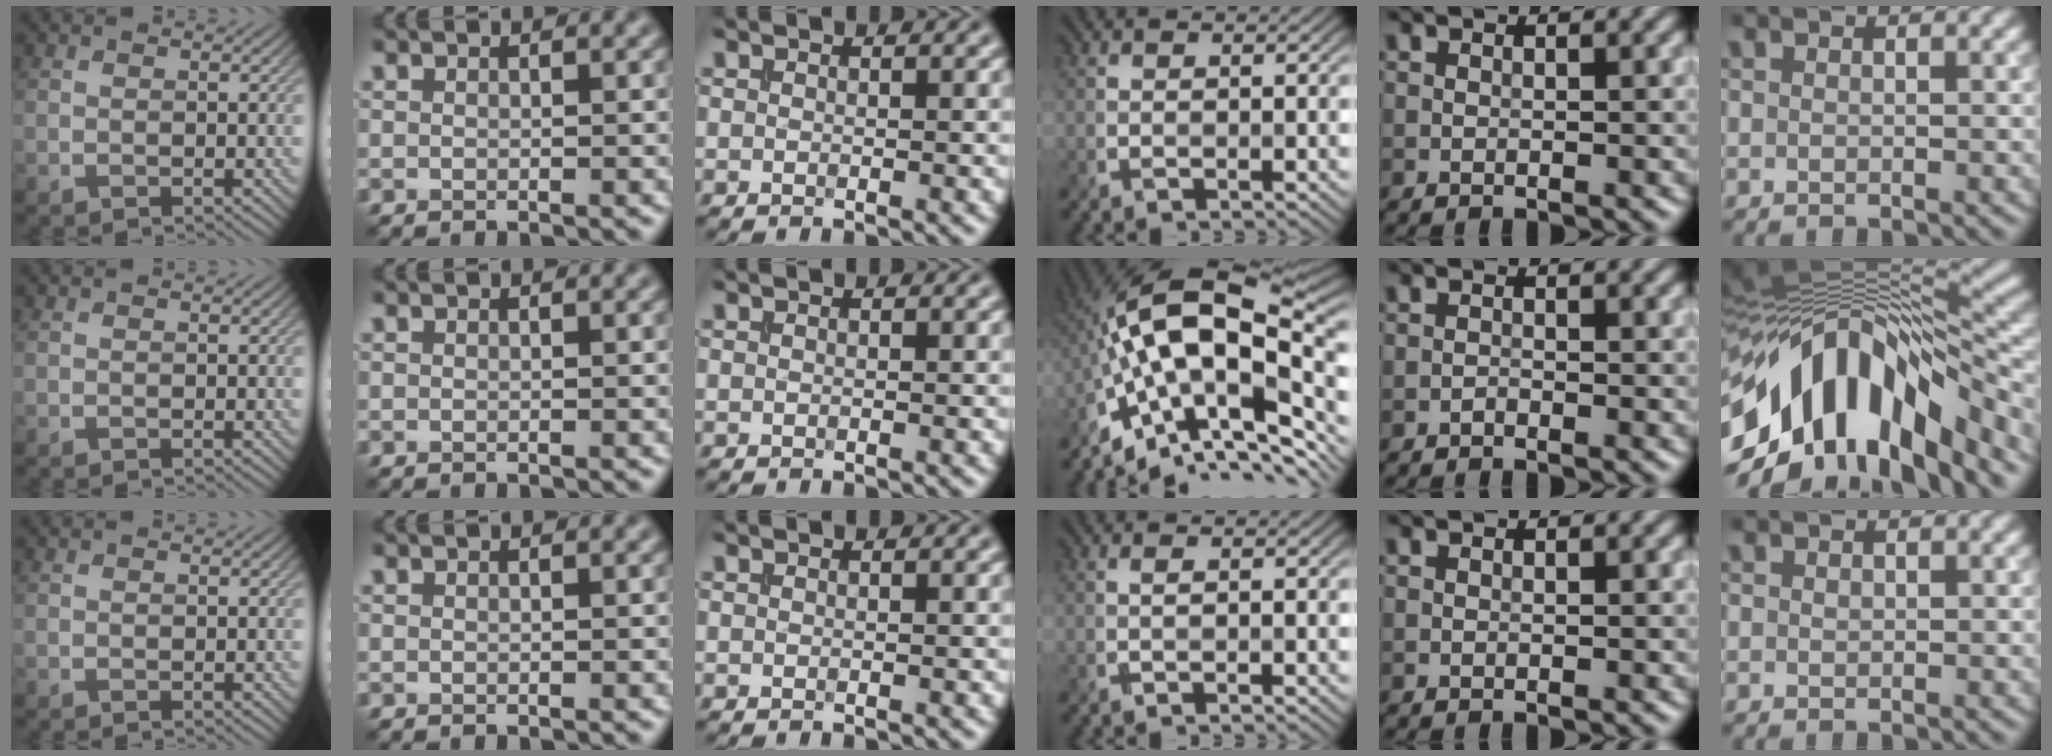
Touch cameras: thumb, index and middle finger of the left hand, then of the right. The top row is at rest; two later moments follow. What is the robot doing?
{"motion": "insert", "object": "file holder"}